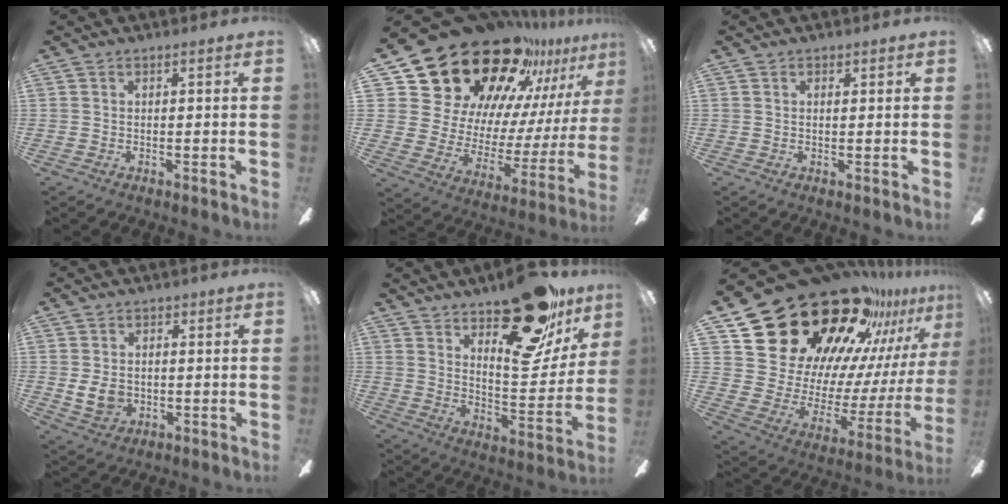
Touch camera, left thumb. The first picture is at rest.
{"total": 28.4, "force": [22.9, 12.8, 11.0], "torque": [-0.170, -0.187, 0.422]}
{"total": 1.0, "force": [0.5, 0.6, 0.5], "torque": [-0.002, -0.001, 0.008]}
{"total": 6.7, "force": [-0.1, 5.5, 3.8], "torque": [-0.075, 0.003, -0.001]}
{"total": 24.0, "force": [16.4, 9.5, 14.7], "torque": [-0.185, -0.106, 0.269]}
{"total": 30.8, "force": [23.6, 14.7, 13.2], "torque": [-0.172, -0.195, 0.445]}